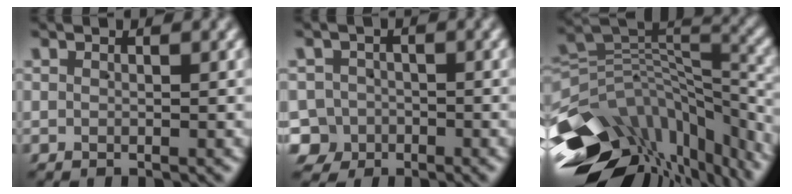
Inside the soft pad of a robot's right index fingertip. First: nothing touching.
{"total": 7.7, "force": [-3.4, 6.7, 1.7], "torque": [-0.032, -0.031, -0.053]}
{"total": 16.9, "force": [-7.5, 10.6, 10.8], "torque": [-0.165, -0.048, -0.096]}